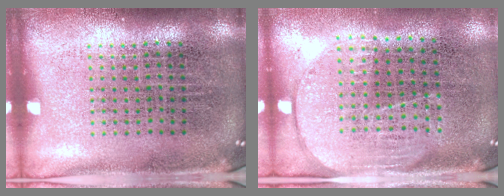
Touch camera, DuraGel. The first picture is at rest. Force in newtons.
{"total": 1.7, "press": 1.4, "slide": 0.8}